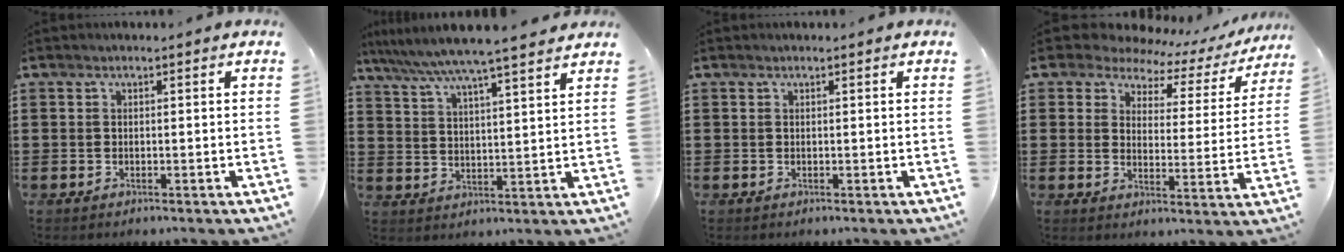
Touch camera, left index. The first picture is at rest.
{"total": 6.2, "force": [5.5, -0.5, 2.9], "torque": [-0.078, -0.032, 0.092]}
{"total": 0.0}
{"total": 5.3, "force": [4.6, 2.3, 1.3], "torque": [-0.048, -0.026, 0.076]}